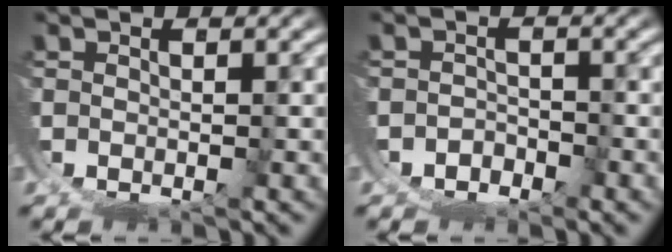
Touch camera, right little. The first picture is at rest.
{"total": 3.1, "force": [-1.2, 2.7, -0.8], "torque": [-0.014, -0.019, -0.021]}